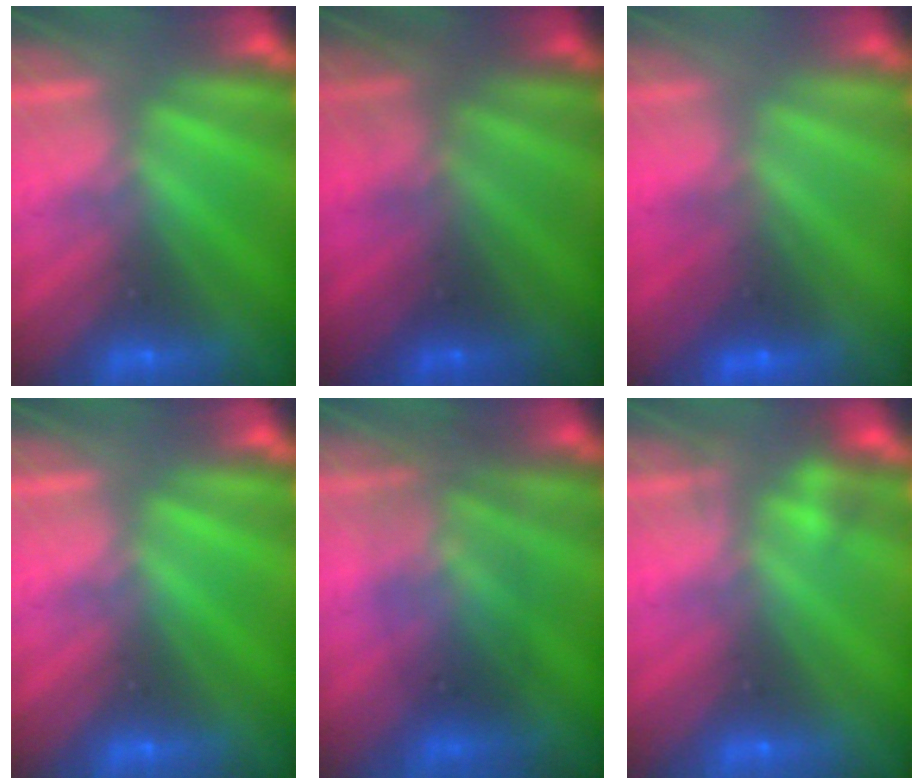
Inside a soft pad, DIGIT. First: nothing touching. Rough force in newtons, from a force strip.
{"total": 2.9}
{"total": 1.9}
{"total": 0.0}
{"total": 1.6}
{"total": 2.2}